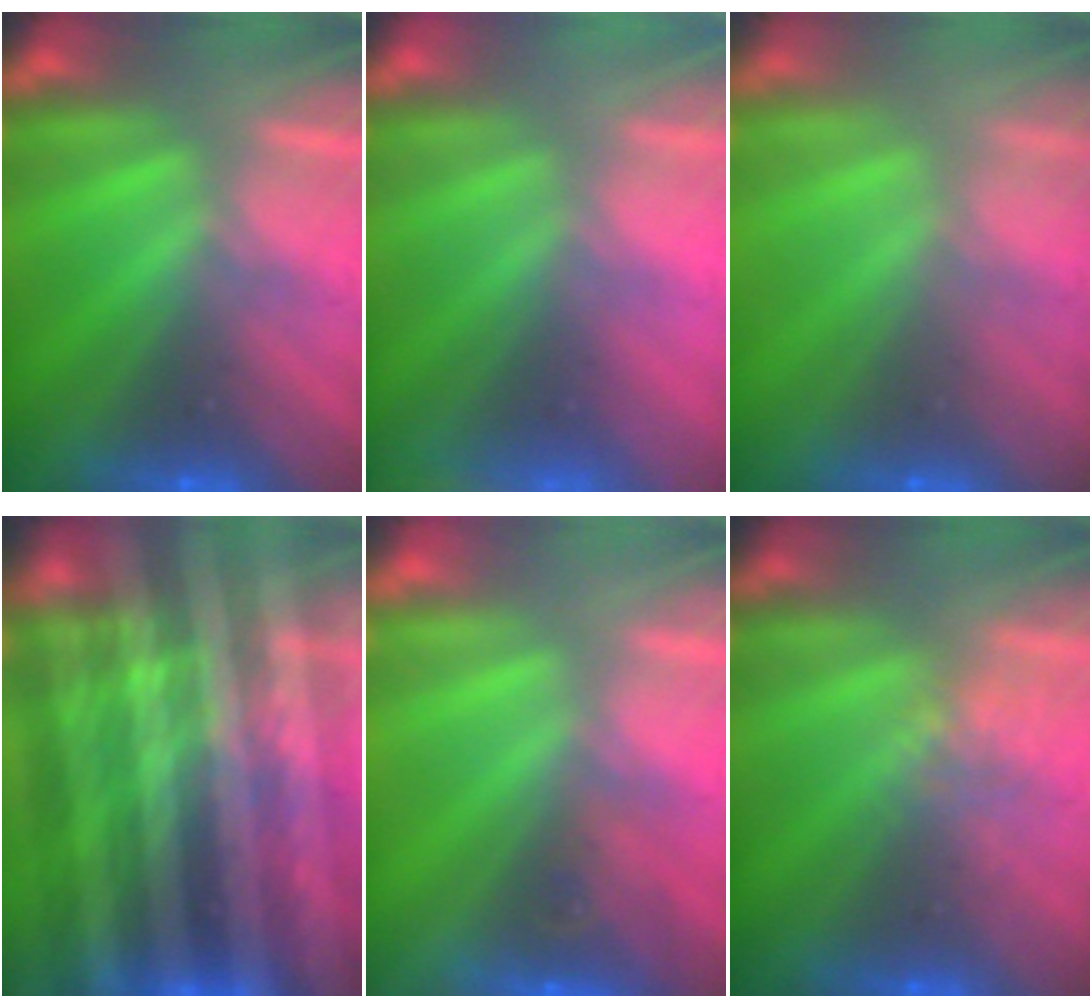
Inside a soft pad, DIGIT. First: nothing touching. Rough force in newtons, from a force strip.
{"total": 2.7}
{"total": 8.8}
{"total": 7.5}
{"total": 2.6}
{"total": 2.2}